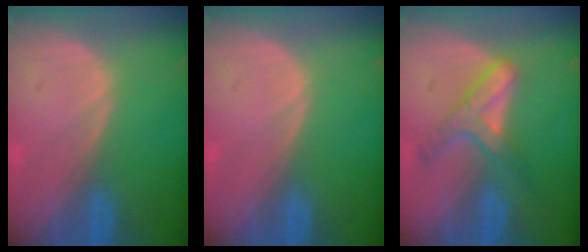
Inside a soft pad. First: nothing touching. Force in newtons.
{"total": 0.0}
{"total": 6.0, "press": 5.6, "slide": 2.4}